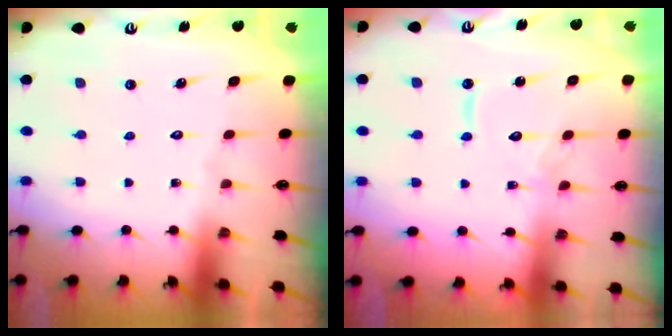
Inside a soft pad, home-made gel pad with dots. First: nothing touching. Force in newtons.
{"total": 8.9, "press": 8.9, "slide": 0.6}